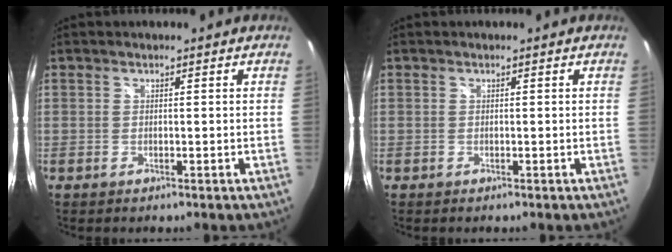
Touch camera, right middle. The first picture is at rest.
{"total": 0.0}